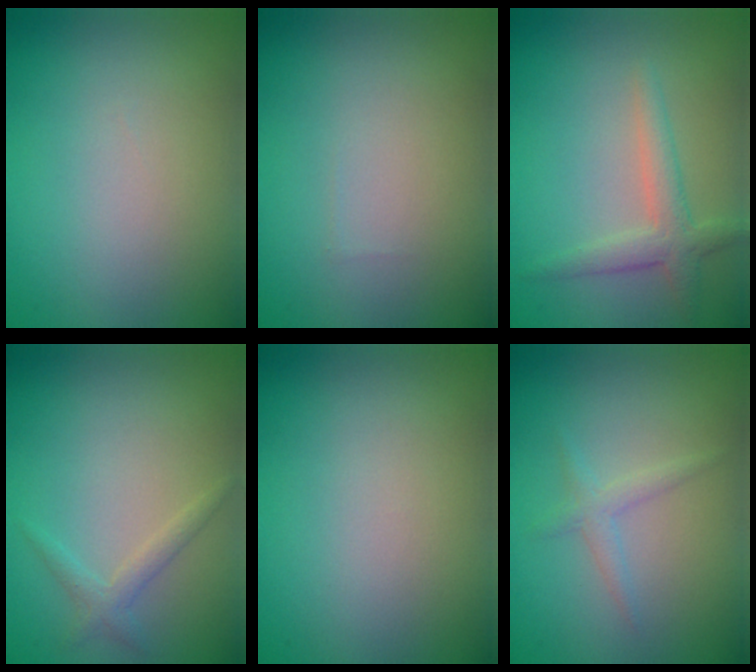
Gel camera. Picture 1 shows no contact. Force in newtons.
{"total": 0.0}
{"total": 2.7, "press": 2.7, "slide": 0.1}
{"total": 1.4, "press": 1.4, "slide": 0.1}
{"total": 0.0}
{"total": 1.4, "press": 1.4, "slide": 0.0}